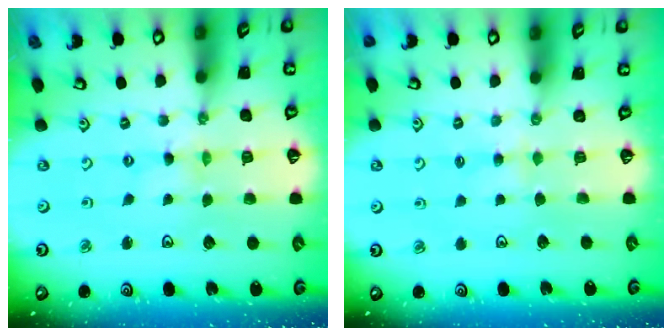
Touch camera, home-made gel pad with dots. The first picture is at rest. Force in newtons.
{"total": 2.1, "press": 2.1, "slide": 0.4}